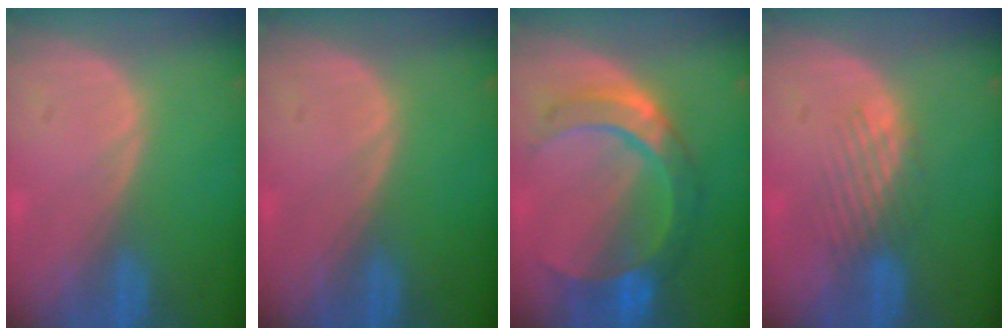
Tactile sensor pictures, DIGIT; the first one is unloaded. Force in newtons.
{"total": 0.0}
{"total": 8.5, "press": 8.5, "slide": 0.5}
{"total": 3.6, "press": 3.1, "slide": 1.9}